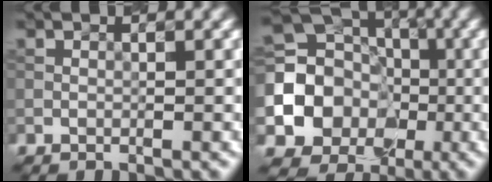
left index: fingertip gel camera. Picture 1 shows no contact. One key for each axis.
{"total": 11.6, "fx": -2.1, "fy": 10.2, "fz": 5.1, "tx": -0.093, "ty": -0.010, "tz": -0.059}